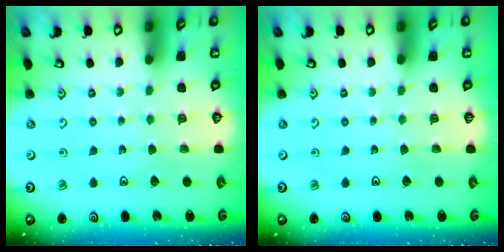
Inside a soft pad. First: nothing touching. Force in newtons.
{"total": 0.0}